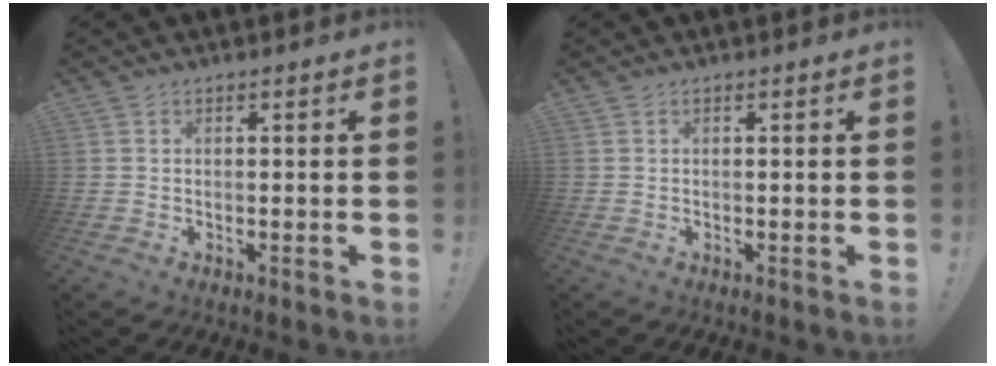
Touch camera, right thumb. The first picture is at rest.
{"total": 0.0}